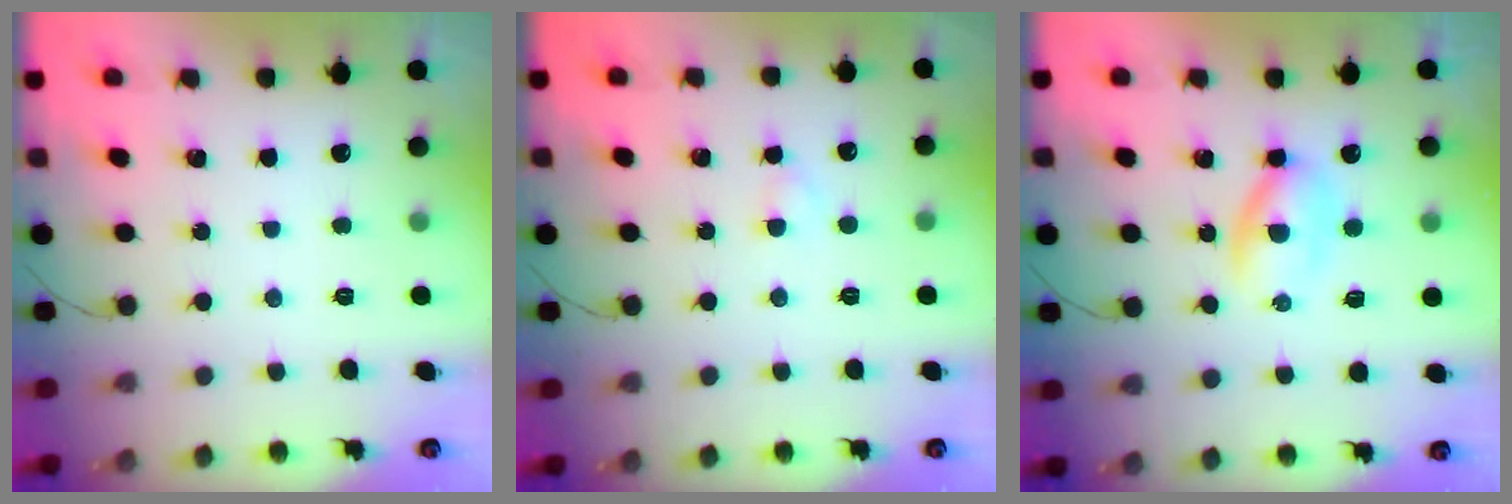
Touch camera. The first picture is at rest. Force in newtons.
{"total": 1.8, "press": 1.6, "slide": 0.8}
{"total": 4.1, "press": 4.0, "slide": 1.1}